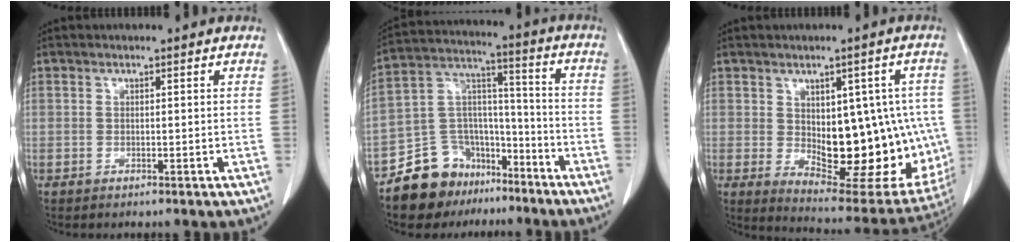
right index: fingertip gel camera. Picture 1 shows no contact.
{"total": 13.8, "force": [-10.3, 8.6, 3.2], "torque": [-0.057, 0.077, -0.173]}
{"total": 18.8, "force": [-1.0, 8.8, 16.6], "torque": [-0.183, 0.008, 0.021]}